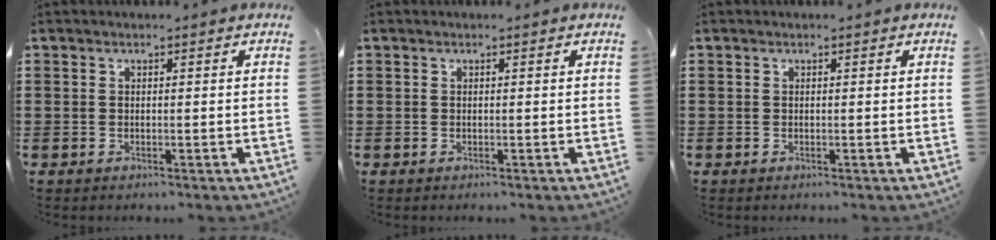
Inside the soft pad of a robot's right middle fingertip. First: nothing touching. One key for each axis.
{"total": 0.0}
{"total": 0.0}